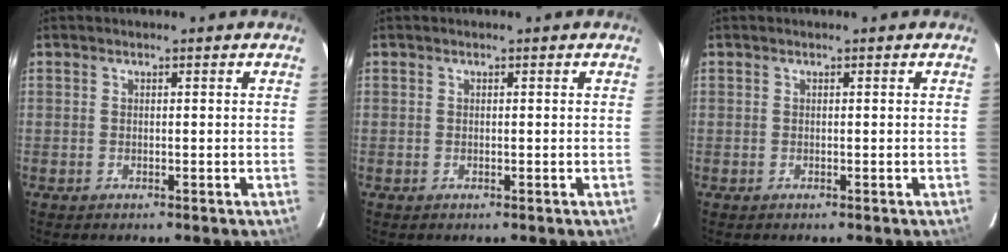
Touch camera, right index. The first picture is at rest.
{"total": 0.0}
{"total": 0.0}